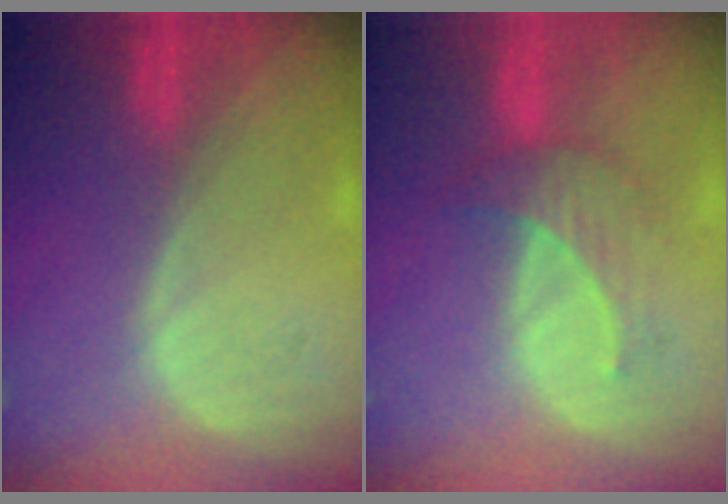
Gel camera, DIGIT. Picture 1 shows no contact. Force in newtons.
{"total": 4.0, "press": 4.0, "slide": 0.5}